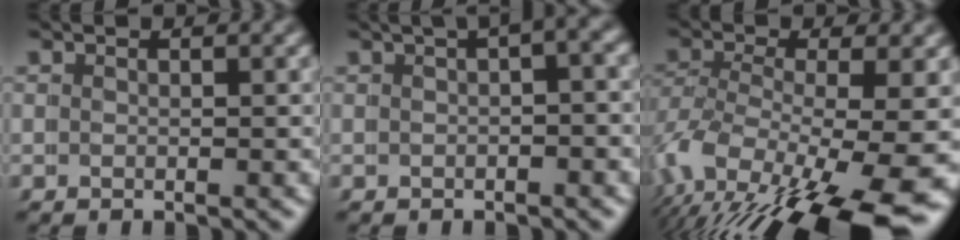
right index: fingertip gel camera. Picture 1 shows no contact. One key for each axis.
{"total": 3.8, "fx": 1.2, "fy": 1.5, "fz": 3.3, "tx": -0.024, "ty": 0.030, "tz": 0.007}
{"total": 9.3, "fx": -2.6, "fy": 4.3, "fz": 7.9, "tx": -0.153, "ty": -0.030, "tz": -0.027}